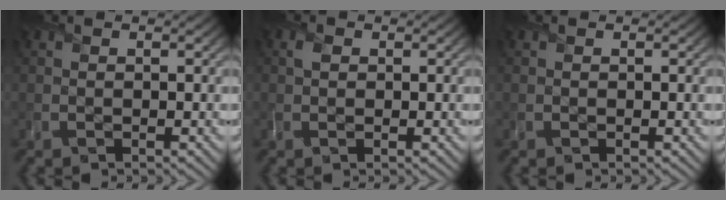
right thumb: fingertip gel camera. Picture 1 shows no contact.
{"total": 0.8, "force": [0.6, 0.5, 0.2], "torque": [-0.002, 0.003, 0.008]}
{"total": 0.0}